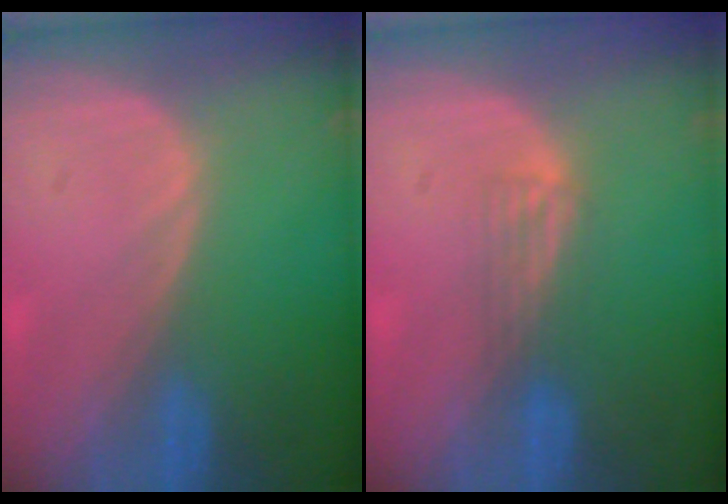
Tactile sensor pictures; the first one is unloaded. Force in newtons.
{"total": 2.5, "press": 2.2, "slide": 1.3}